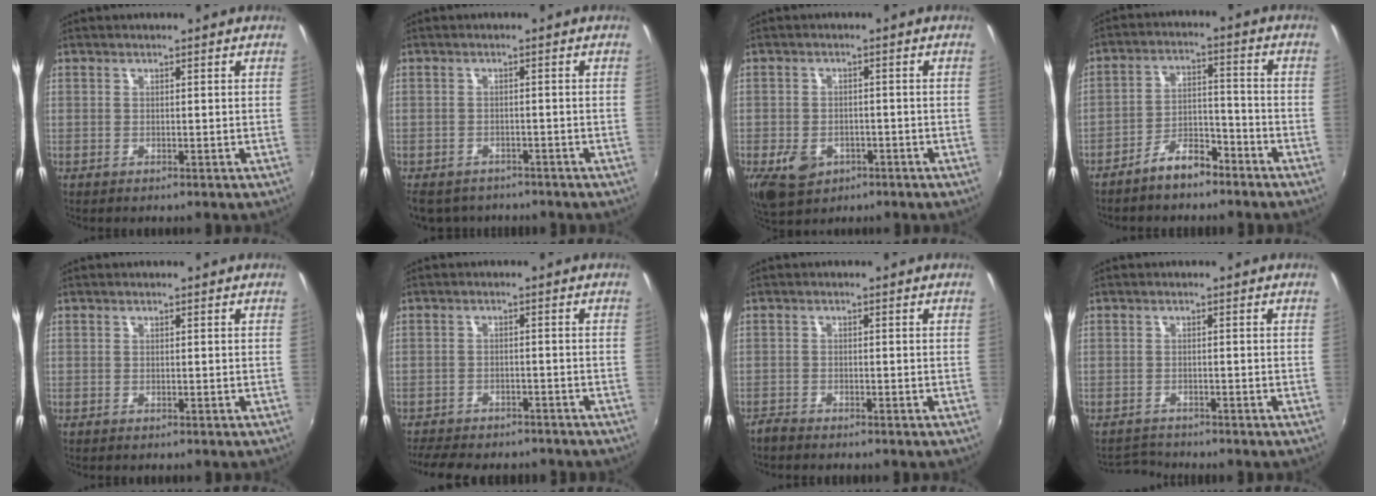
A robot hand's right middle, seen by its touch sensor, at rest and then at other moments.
{"total": 6.9, "force": [-5.5, 3.4, 2.2], "torque": [-0.055, -0.015, -0.081]}
{"total": 7.8, "force": [-3.6, 5.5, 4.2], "torque": [-0.095, -0.014, -0.054]}
{"total": 7.0, "force": [-5.5, 2.7, 3.4], "torque": [-0.069, 0.022, -0.089]}
{"total": 0.0}
{"total": 11.0, "force": [-9.5, 3.6, 4.2], "torque": [-0.101, -0.017, -0.141]}
{"total": 1.8, "force": [-1.7, 0.3, 0.3], "torque": [-0.014, -0.005, -0.036]}
{"total": 2.5, "force": [-2.4, 0.2, -0.3], "torque": [-0.007, -0.001, -0.049]}